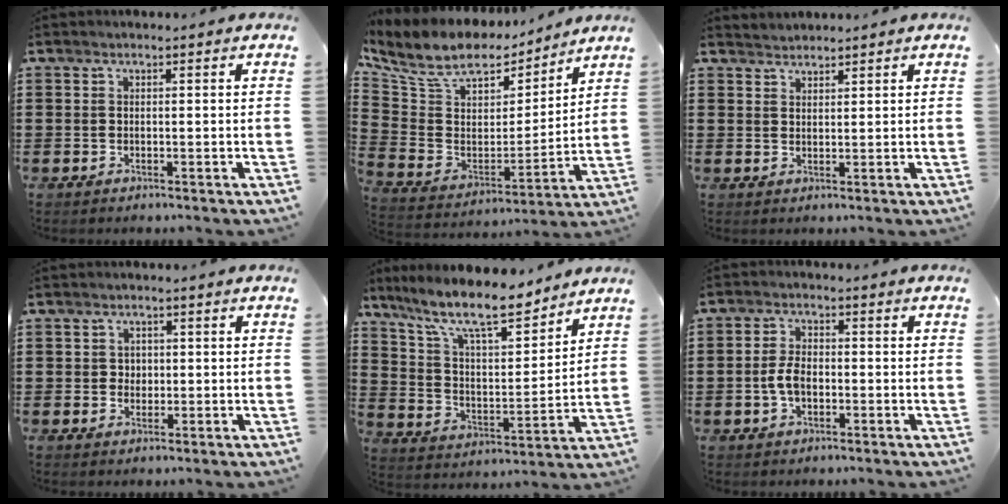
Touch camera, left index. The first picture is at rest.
{"total": 10.2, "force": [8.0, 4.4, 4.5], "torque": [-0.129, -0.047, 0.143]}
{"total": 1.5, "force": [1.5, 0.1, -0.3], "torque": [0.000, 0.002, 0.031]}
{"total": 1.7, "force": [0.1, 1.6, 0.5], "torque": [-0.016, 0.009, 0.000]}
{"total": 12.0, "force": [9.9, 2.3, 6.5], "torque": [-0.162, -0.044, 0.173]}
{"total": 4.3, "force": [-0.9, 2.3, 3.5], "torque": [-0.085, -0.002, -0.023]}